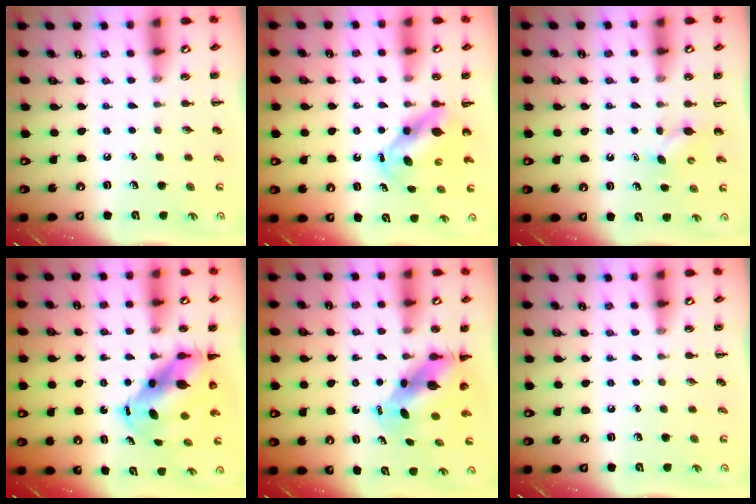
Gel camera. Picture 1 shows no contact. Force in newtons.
{"total": 5.7, "press": 5.6, "slide": 1.1}
{"total": 3.3, "press": 3.2, "slide": 0.9}
{"total": 9.0, "press": 8.8, "slide": 2.0}
{"total": 5.7, "press": 5.5, "slide": 1.5}
{"total": 0.0}